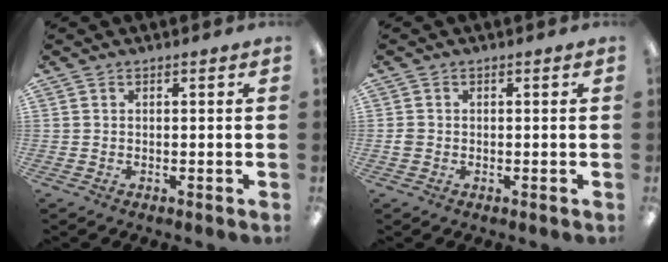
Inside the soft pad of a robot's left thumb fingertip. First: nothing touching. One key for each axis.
{"total": 1.3, "fx": -0.2, "fy": 1.1, "fz": 0.7, "tx": -0.012, "ty": 0.003, "tz": -0.004}